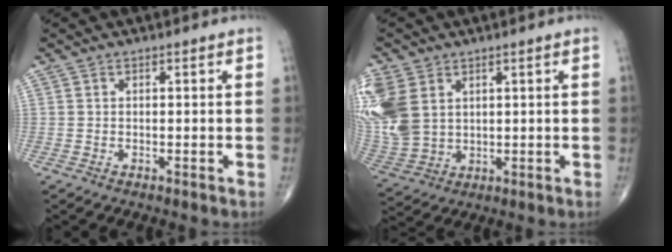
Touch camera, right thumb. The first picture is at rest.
{"total": 15.1, "force": [4.3, 11.1, 9.4], "torque": [-0.240, -0.006, 0.100]}